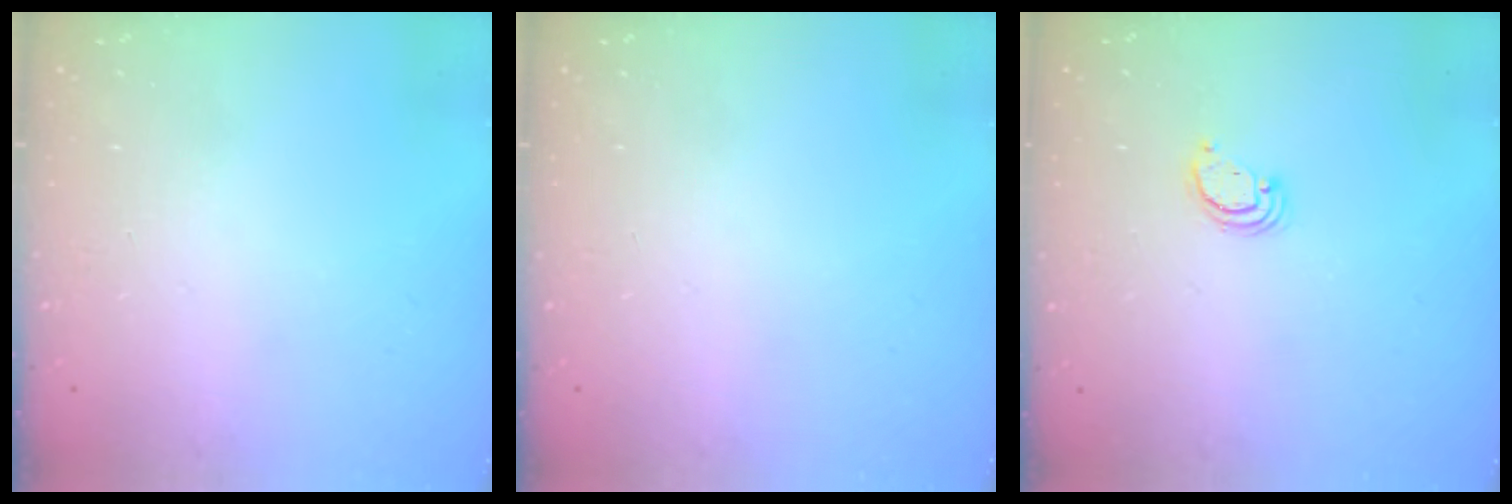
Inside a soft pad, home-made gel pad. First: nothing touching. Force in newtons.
{"total": 0.0}
{"total": 2.6, "press": 2.6, "slide": 0.2}